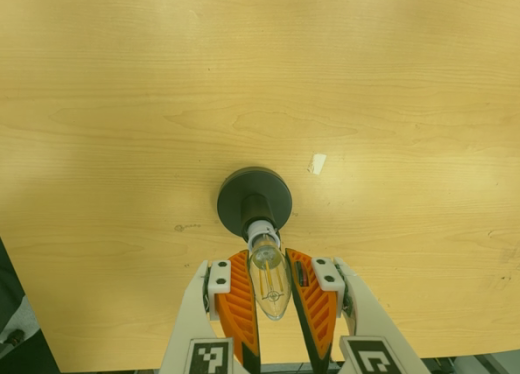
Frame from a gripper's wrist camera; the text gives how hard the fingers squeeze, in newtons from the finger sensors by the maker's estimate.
{"total": 13.9, "left": 13.4, "right": 14.3}